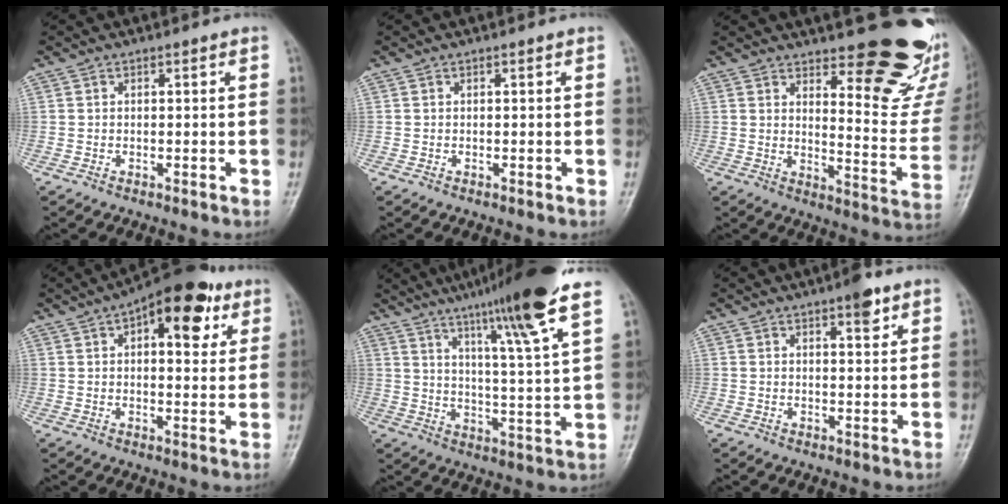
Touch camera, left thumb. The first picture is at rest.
{"total": 0.0}
{"total": 19.9, "force": [12.9, 6.6, 13.7], "torque": [-0.126, -0.108, 0.167]}
{"total": 14.5, "force": [6.6, 6.7, 11.0], "torque": [-0.112, -0.003, 0.085]}
{"total": 18.0, "force": [12.1, 0.0, 13.4], "torque": [-0.198, -0.048, 0.176]}
{"total": 4.1, "force": [2.6, 1.2, 2.9], "torque": [-0.032, -0.013, 0.034]}